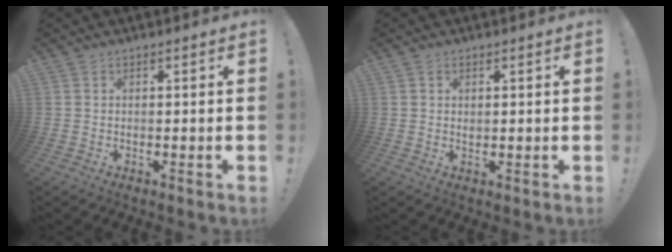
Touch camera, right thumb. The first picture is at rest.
{"total": 0.9, "force": [0.5, 0.7, 0.3], "torque": [0.002, -0.003, 0.009]}